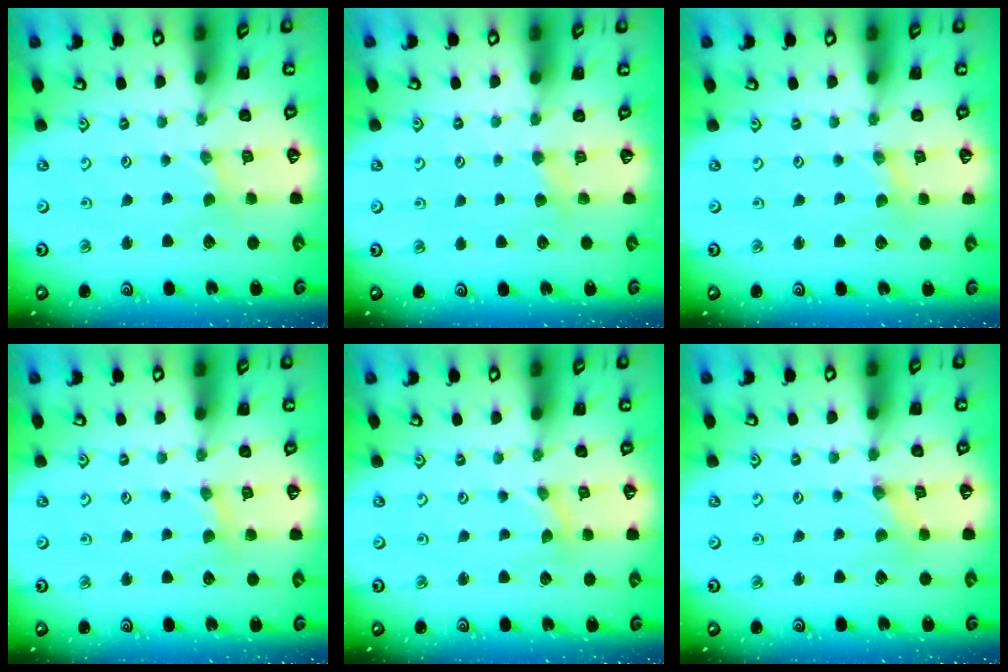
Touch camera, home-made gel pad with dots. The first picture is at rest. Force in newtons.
{"total": 2.9, "press": 2.9, "slide": 0.5}
{"total": 1.6, "press": 1.6, "slide": 0.3}
{"total": 2.7, "press": 2.7, "slide": 0.3}
{"total": 0.0}
{"total": 1.3, "press": 1.3, "slide": 0.2}